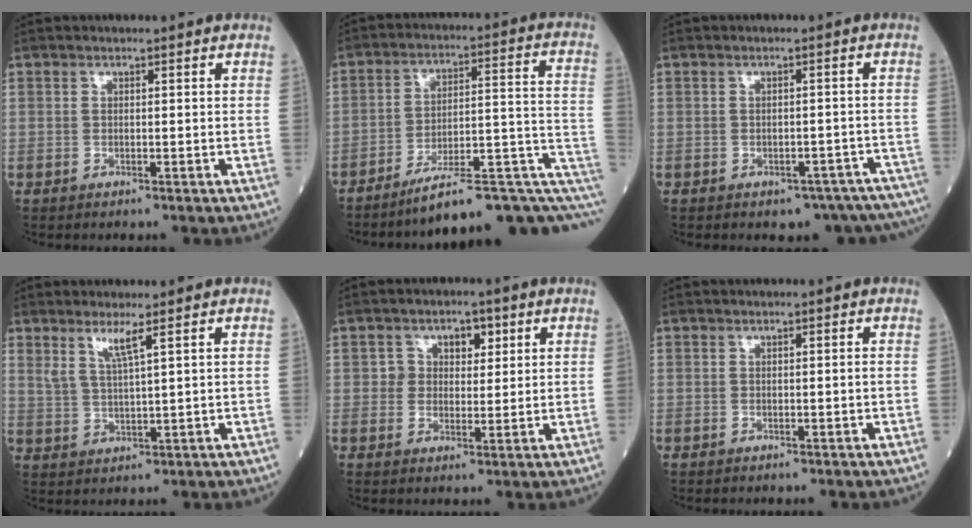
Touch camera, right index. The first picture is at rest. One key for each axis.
{"total": 17.9, "fx": -9.8, "fy": 3.2, "fz": 14.6, "tx": -0.145, "ty": 0.046, "tz": -0.136}
{"total": 8.6, "fx": -7.1, "fy": 4.0, "fz": 2.7, "tx": -0.012, "ty": 0.014, "tz": -0.078}
{"total": 3.8, "fx": 2.4, "fy": -0.3, "fz": 3.0, "tx": -0.065, "ty": -0.010, "tz": 0.052}
{"total": 4.5, "fx": 1.8, "fy": 3.4, "fz": 2.5, "tx": -0.026, "ty": 0.007, "tz": 0.026}
{"total": 0.0}